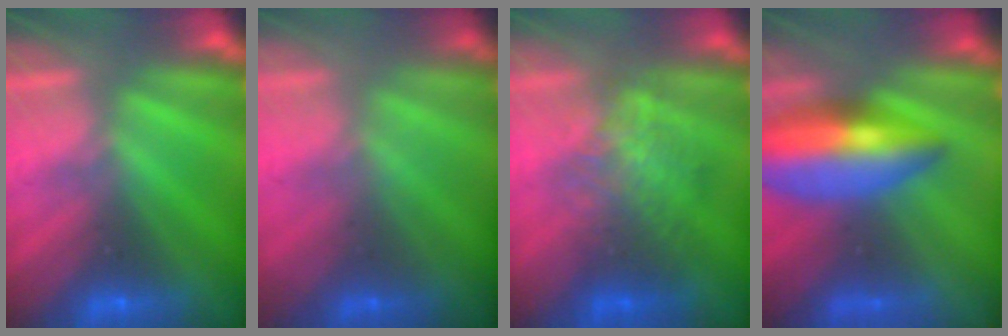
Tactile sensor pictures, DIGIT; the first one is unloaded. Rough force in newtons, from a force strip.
{"total": 1.3}
{"total": 2.2}
{"total": 8.1}